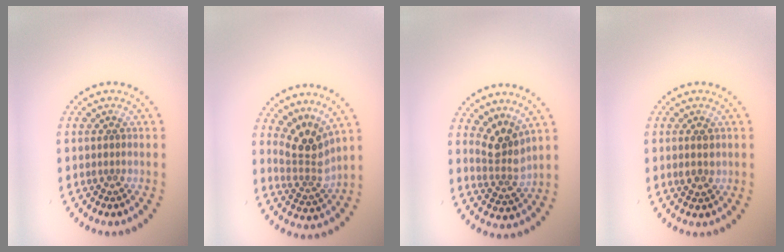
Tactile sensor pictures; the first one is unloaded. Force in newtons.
{"total": 3.6, "press": 2.5, "slide": 2.6}
{"total": 3.1, "press": 2.2, "slide": 2.2}
{"total": 1.6, "press": 1.5, "slide": 0.4}